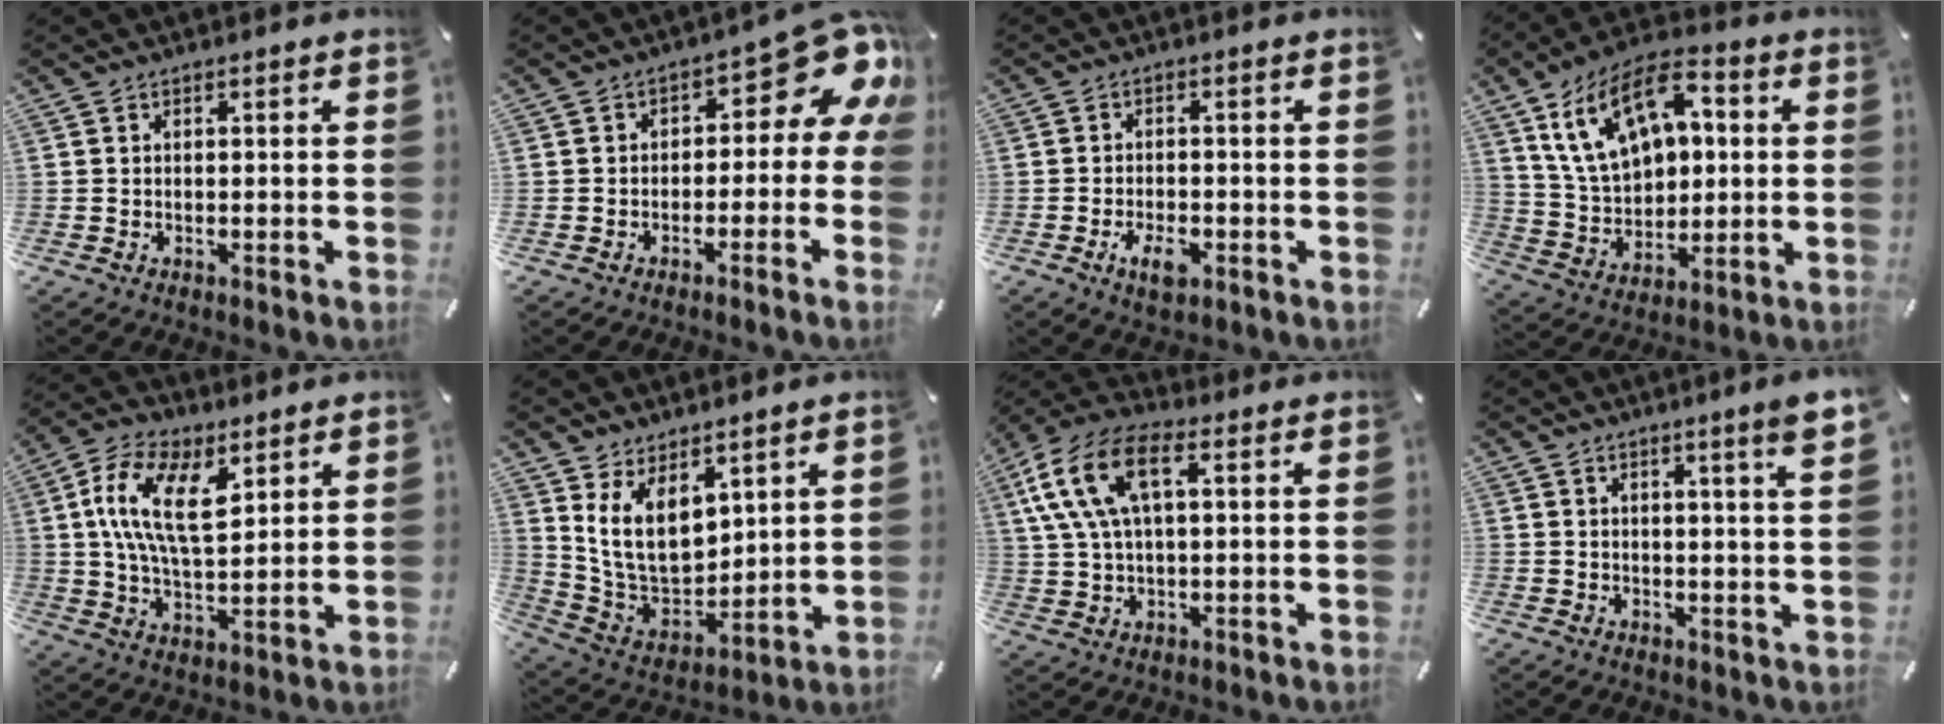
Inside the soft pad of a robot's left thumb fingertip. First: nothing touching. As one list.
[{"total": 9.9, "force": [3.9, 5.6, 7.2], "torque": [-0.084, -0.037, 0.065]}, {"total": 4.6, "force": [-2.1, 2.4, 3.3], "torque": [-0.072, 0.004, -0.040]}, {"total": 17.3, "force": [6.6, 11.8, 10.8], "torque": [-0.221, -0.016, 0.119]}, {"total": 14.7, "force": [5.6, 7.7, 11.2], "torque": [-0.233, -0.005, 0.099]}, {"total": 12.1, "force": [5.9, 8.4, 6.3], "torque": [-0.148, -0.048, 0.116]}, {"total": 13.8, "force": [4.9, 7.2, 10.7], "torque": [-0.245, 0.007, 0.087]}, {"total": 5.1, "force": [3.0, -0.2, 4.1], "torque": [-0.066, -0.015, 0.047]}]